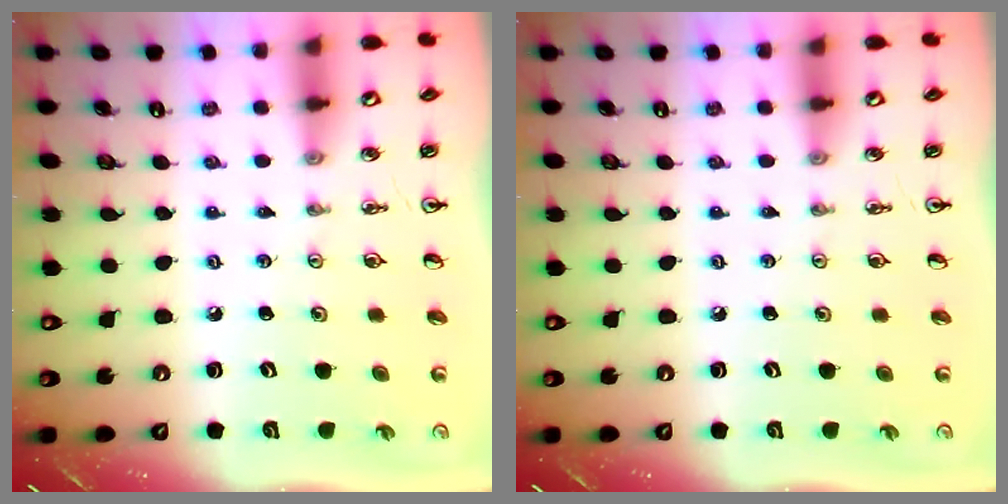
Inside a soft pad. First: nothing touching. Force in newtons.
{"total": 0.0}